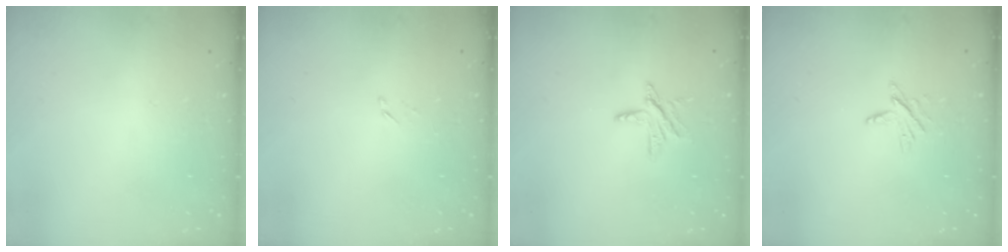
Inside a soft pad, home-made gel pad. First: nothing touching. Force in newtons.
{"total": 1.6, "press": 1.6, "slide": 0.2}
{"total": 6.6, "press": 6.6, "slide": 0.3}
{"total": 3.9, "press": 3.8, "slide": 0.5}